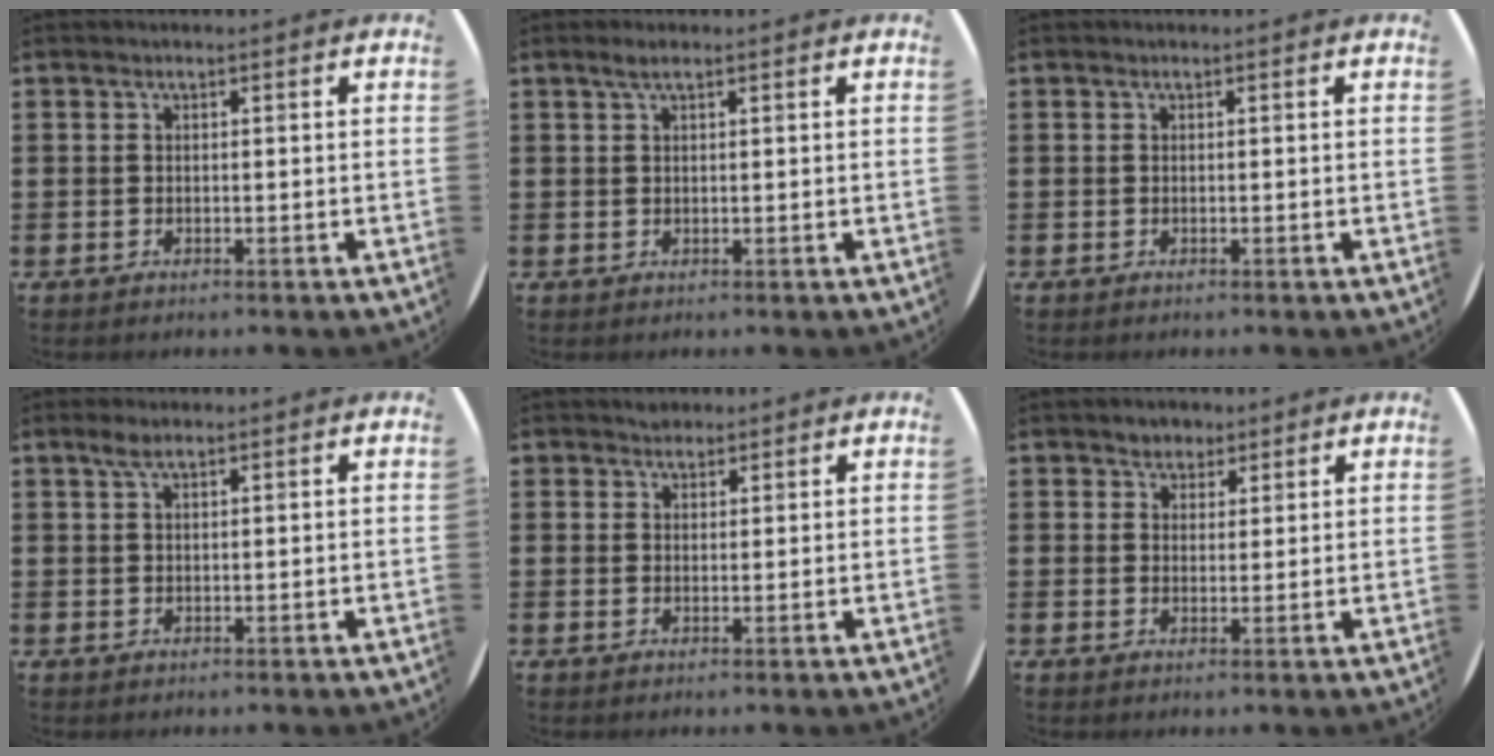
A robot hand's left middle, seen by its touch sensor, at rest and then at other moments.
{"total": 1.5, "force": [0.9, 0.2, 1.1], "torque": [-0.022, 0.003, 0.016]}
{"total": 0.0}
{"total": 1.8, "force": [1.2, 0.4, 1.3], "torque": [-0.027, 0.004, 0.021]}
{"total": 1.7, "force": [1.5, 0.7, -0.1], "torque": [0.007, 0.000, 0.028]}
{"total": 2.2, "force": [1.9, 1.2, -0.1], "torque": [0.004, 0.002, 0.035]}